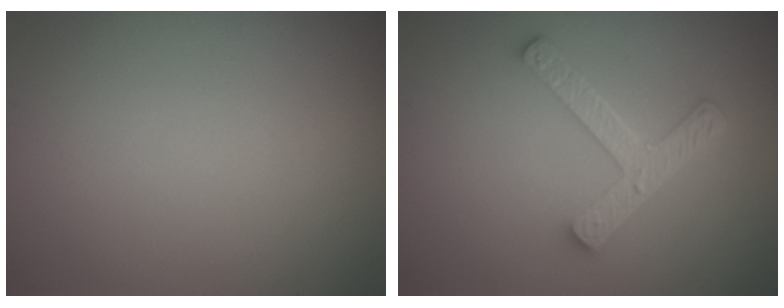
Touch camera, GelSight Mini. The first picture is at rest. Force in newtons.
{"total": 4.2, "press": 3.1, "slide": 2.8}